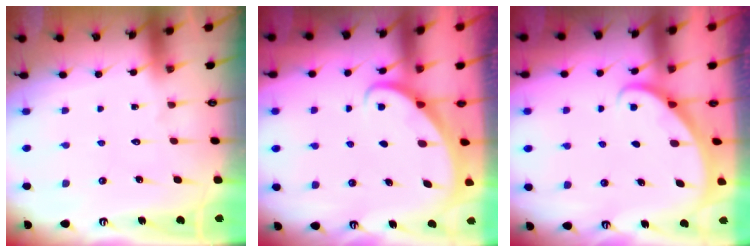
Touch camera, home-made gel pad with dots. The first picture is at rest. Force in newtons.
{"total": 2.3, "press": 2.3, "slide": 0.1}
{"total": 1.9, "press": 1.9, "slide": 0.1}